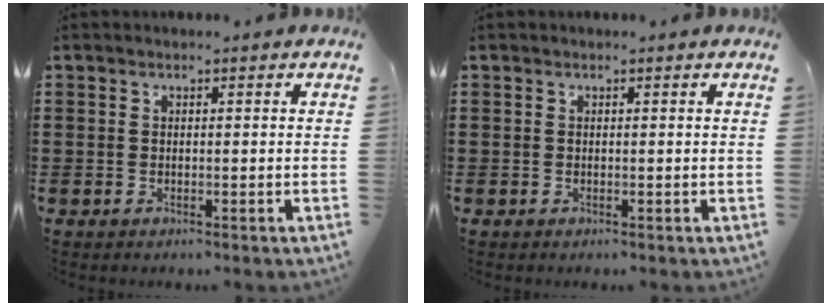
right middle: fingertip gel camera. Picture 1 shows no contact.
{"total": 0.0}